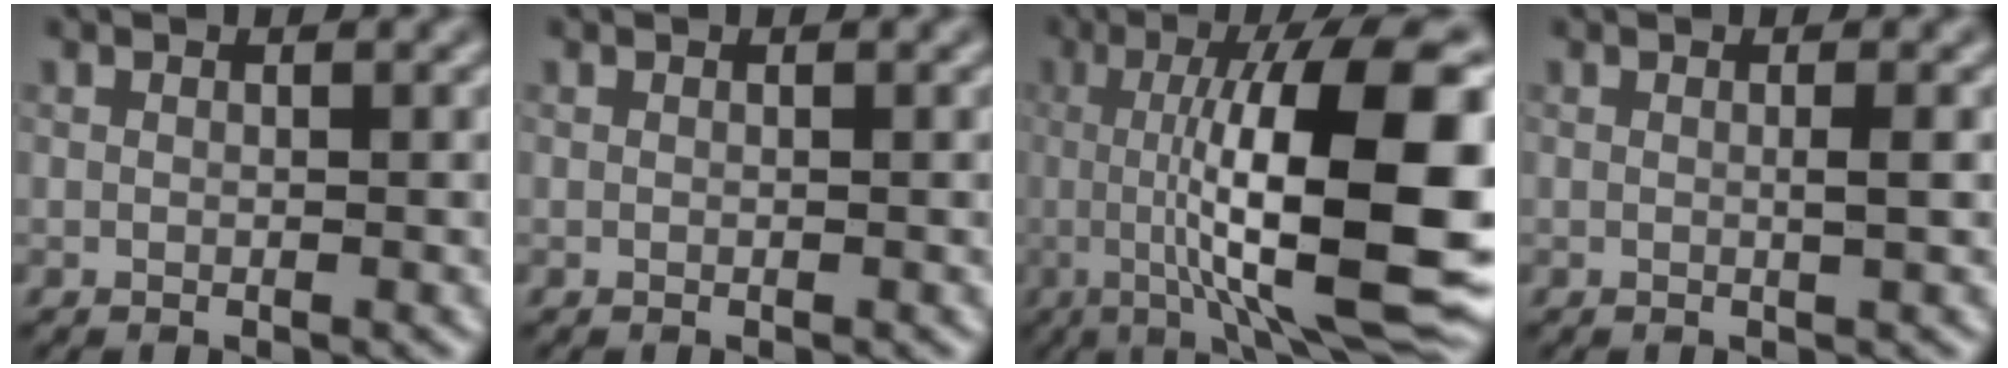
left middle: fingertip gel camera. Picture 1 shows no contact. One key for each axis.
{"total": 0.0}
{"total": 15.8, "fx": -0.2, "fy": 4.2, "fz": 15.2, "tx": -0.203, "ty": 0.012, "tz": -0.003}
{"total": 1.0, "fx": 0.0, "fy": 0.2, "fz": 1.0, "tx": -0.014, "ty": 0.001, "tz": -0.004}